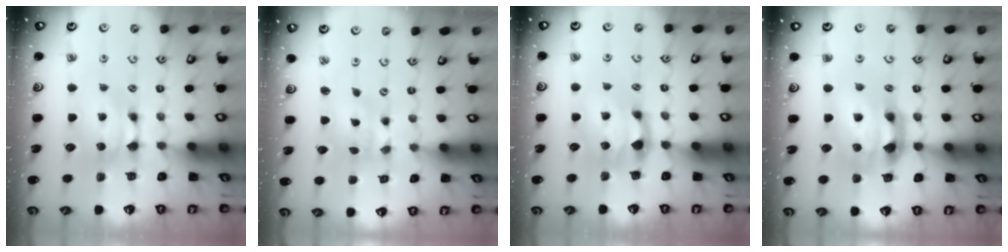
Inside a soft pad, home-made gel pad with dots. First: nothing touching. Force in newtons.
{"total": 1.7, "press": 1.3, "slide": 1.0}
{"total": 1.4, "press": 0.6, "slide": 1.2}
{"total": 5.3, "press": 5.0, "slide": 1.8}